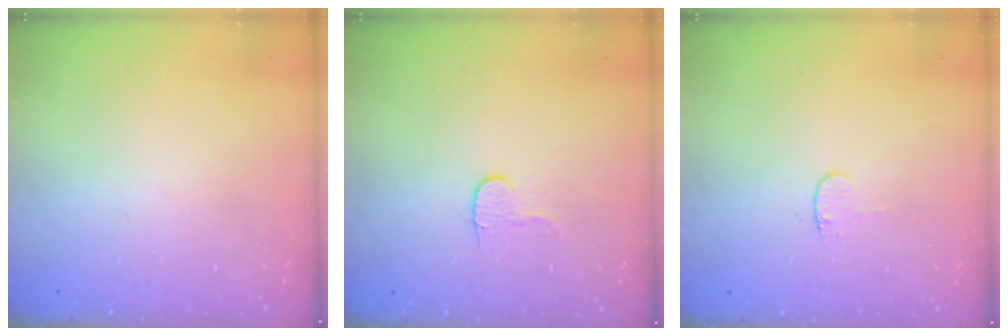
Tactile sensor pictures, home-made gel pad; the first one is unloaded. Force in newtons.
{"total": 5.5, "press": 5.4, "slide": 0.5}
{"total": 3.2, "press": 3.1, "slide": 0.4}